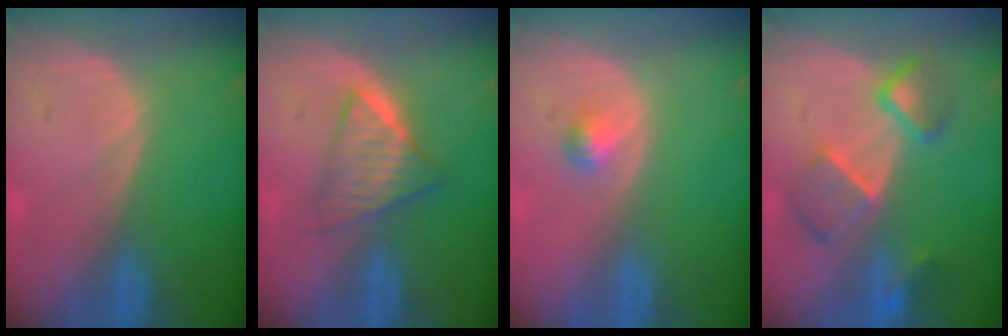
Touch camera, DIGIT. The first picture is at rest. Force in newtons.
{"total": 6.2, "press": 5.4, "slide": 3.0}
{"total": 1.7, "press": 1.7, "slide": 0.2}
{"total": 6.8, "press": 6.6, "slide": 1.2}